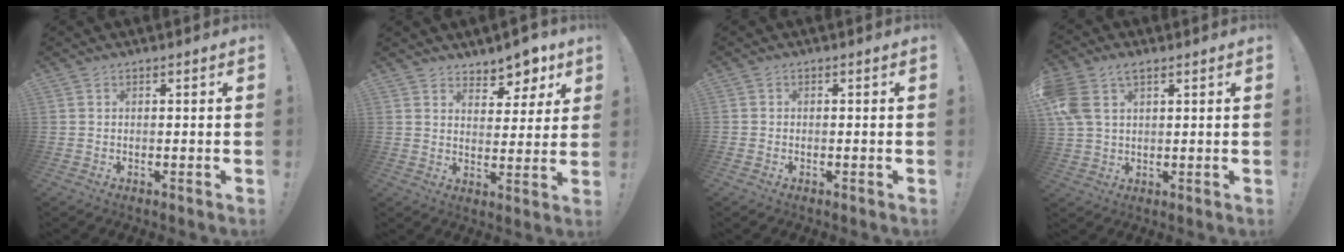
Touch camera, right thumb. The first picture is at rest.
{"total": 7.7, "force": [6.4, 4.0, 1.6], "torque": [0.000, -0.064, 0.116]}
{"total": 0.8, "force": [-0.7, 0.5, 0.1], "torque": [-0.008, 0.005, -0.010]}
{"total": 7.9, "force": [3.7, 4.9, 5.1], "torque": [-0.102, -0.010, 0.073]}